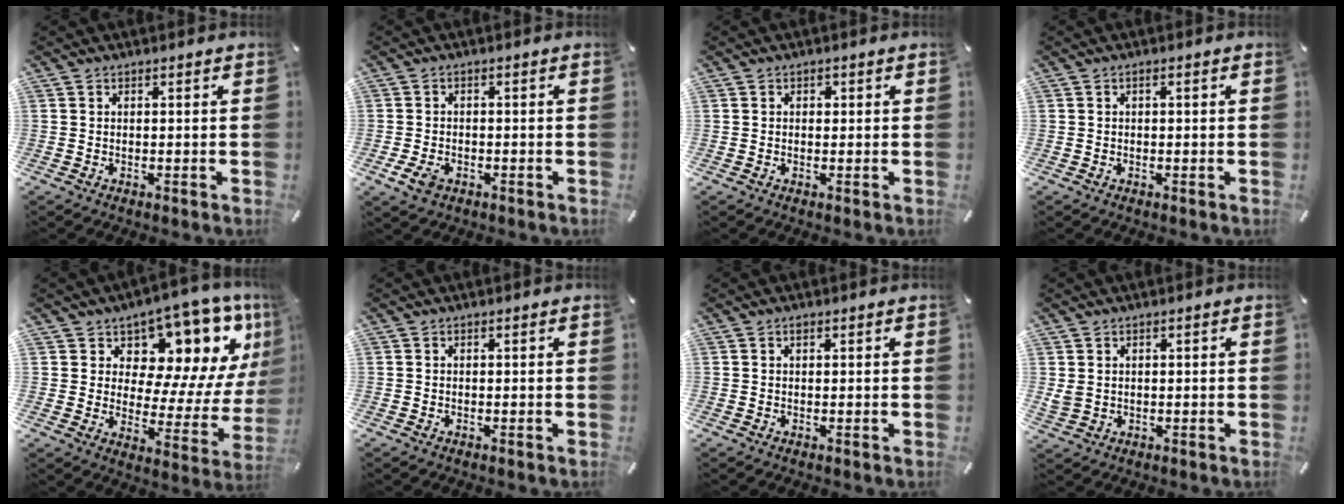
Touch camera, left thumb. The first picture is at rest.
{"total": 3.8, "force": [-1.8, 2.4, 2.3], "torque": [-0.058, 0.000, -0.036]}
{"total": 0.9, "force": [0.1, 0.8, 0.3], "torque": [-0.007, 0.004, 0.001]}
{"total": 1.0, "force": [-0.2, 0.3, 0.9], "torque": [-0.016, 0.001, -0.004]}
{"total": 11.2, "force": [7.4, 6.6, 5.2], "torque": [-0.052, -0.100, 0.119]}
{"total": 0.0}
{"total": 0.6, "force": [0.3, 0.3, 0.4], "torque": [-0.009, 0.001, 0.005]}
{"total": 2.3, "force": [0.7, 2.0, 1.0], "torque": [-0.022, 0.003, 0.013]}